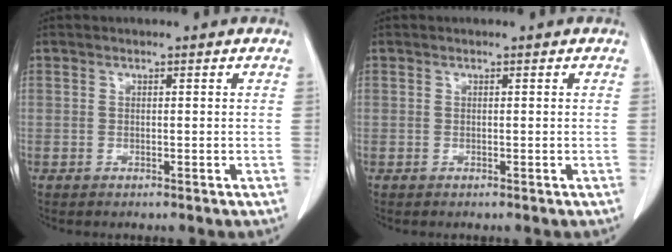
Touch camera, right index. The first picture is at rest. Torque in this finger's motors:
{"motor_torque": [0.01, 0.00, 0.00, 0.00]}